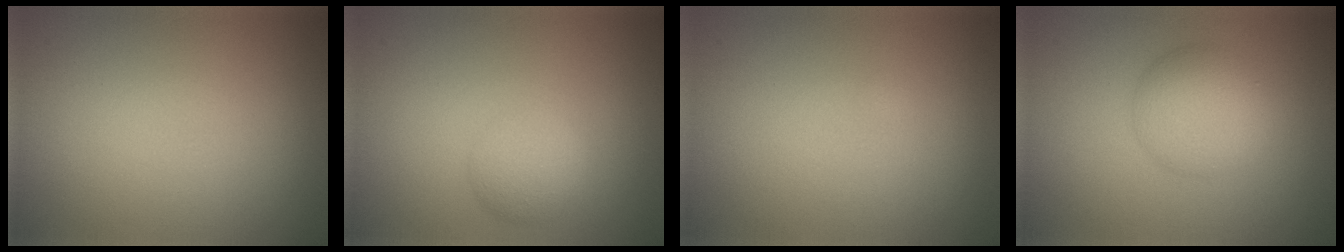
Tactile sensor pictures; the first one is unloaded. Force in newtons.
{"total": 2.2, "press": 2.2, "slide": 0.1}
{"total": 0.0}
{"total": 4.0, "press": 4.0, "slide": 0.0}